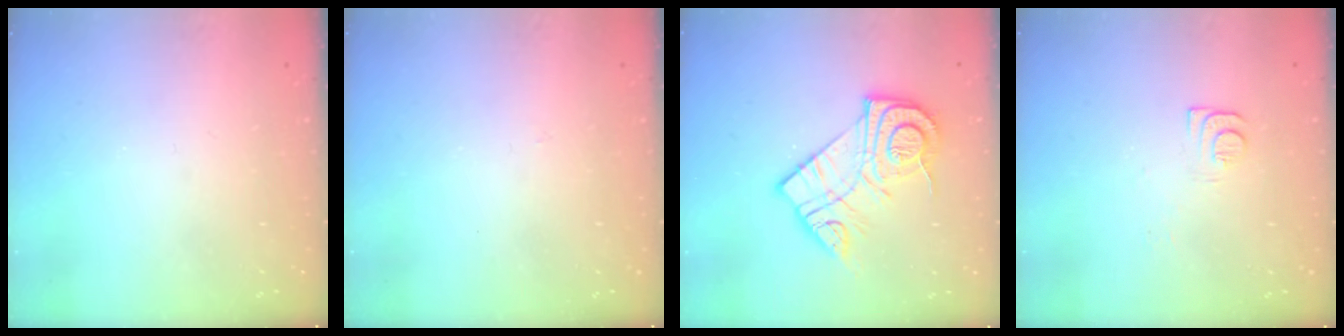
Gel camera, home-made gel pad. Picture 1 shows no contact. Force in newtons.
{"total": 2.8, "press": 2.8, "slide": 0.4}
{"total": 16.1, "press": 16.1, "slide": 1.5}
{"total": 5.9, "press": 5.9, "slide": 0.8}